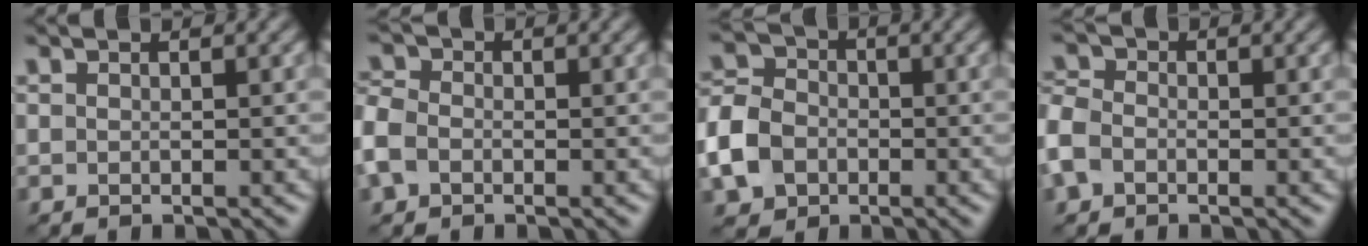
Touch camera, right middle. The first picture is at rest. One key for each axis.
{"total": 3.5, "fx": -1.0, "fy": 2.7, "fz": 2.0, "tx": -0.060, "ty": 0.005, "tz": -0.032}
{"total": 6.4, "fx": -2.1, "fy": 5.2, "fz": 3.2, "tx": -0.083, "ty": 0.000, "tz": -0.060}
{"total": 3.8, "fx": -1.2, "fy": 2.9, "fz": 2.1, "tx": -0.061, "ty": 0.005, "tz": -0.038}